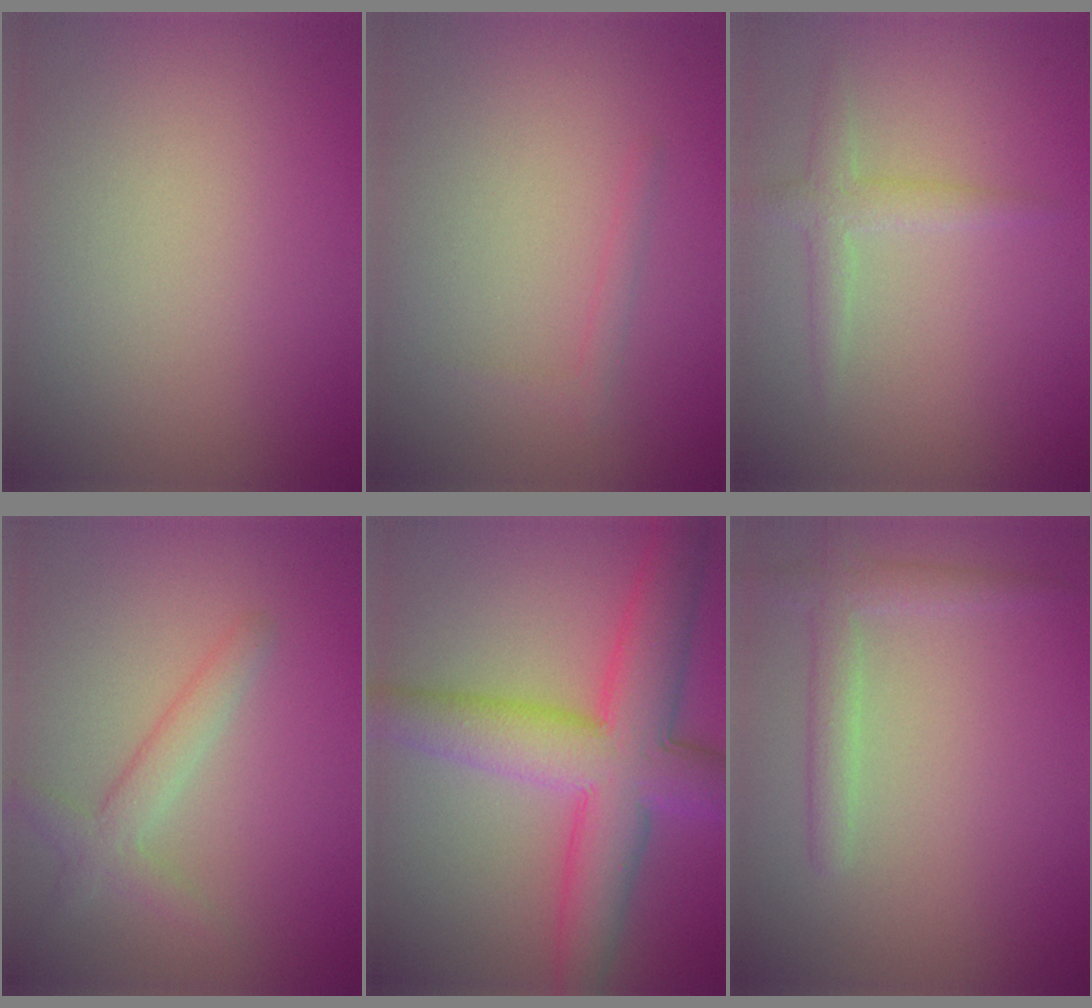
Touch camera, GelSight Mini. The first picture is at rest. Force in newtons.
{"total": 0.8, "press": 0.8, "slide": 0.1}
{"total": 1.9, "press": 1.9, "slide": 0.1}
{"total": 2.6, "press": 2.5, "slide": 0.1}
{"total": 9.1, "press": 9.1, "slide": 0.1}
{"total": 2.3, "press": 2.3, "slide": 0.2}